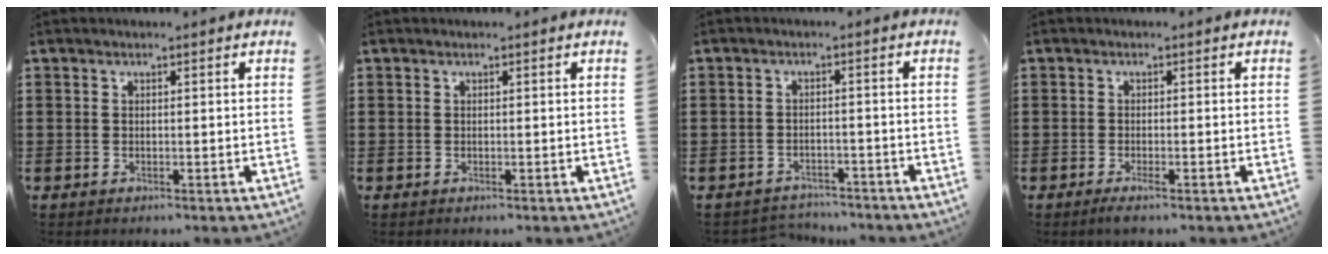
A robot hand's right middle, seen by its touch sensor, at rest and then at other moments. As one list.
[{"total": 0.0}, {"total": 2.7, "force": [-2.6, 0.6, -0.4], "torque": [-0.001, 0.000, -0.060]}, {"total": 1.3, "force": [-0.7, 0.1, 1.1], "torque": [-0.018, -0.005, -0.011]}]